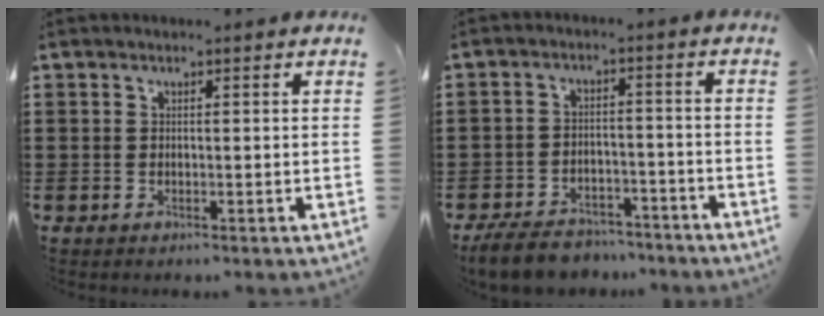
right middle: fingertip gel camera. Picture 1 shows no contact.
{"total": 5.8, "force": [-5.6, 1.3, 0.9], "torque": [-0.025, 0.011, -0.112]}